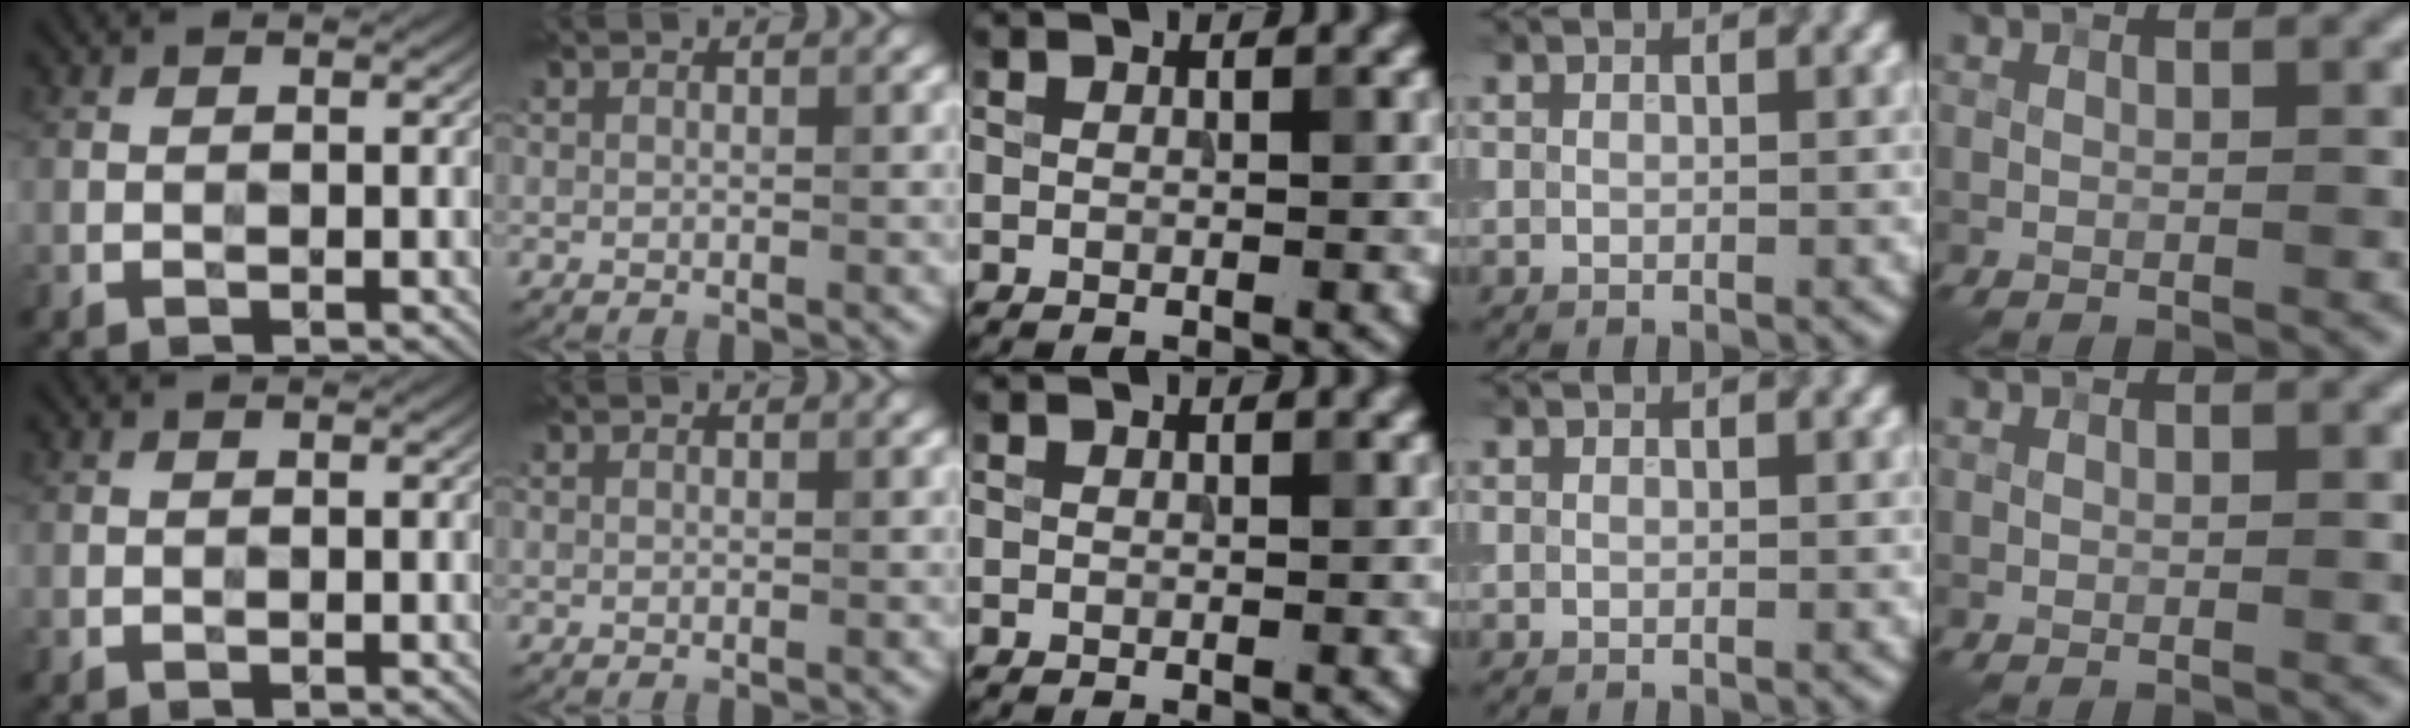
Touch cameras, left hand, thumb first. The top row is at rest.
{}